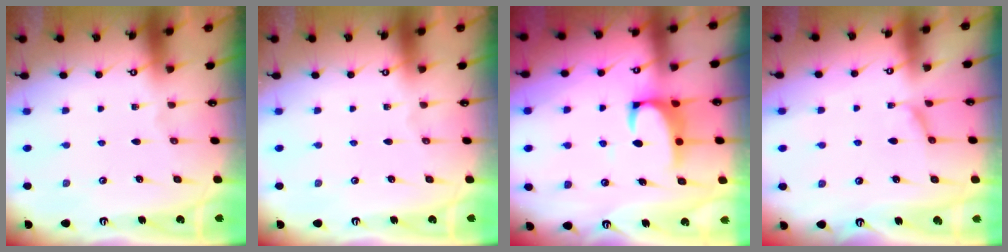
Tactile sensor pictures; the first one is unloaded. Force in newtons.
{"total": 0.0}
{"total": 2.2, "press": 2.0, "slide": 0.9}
{"total": 1.2, "press": 0.8, "slide": 0.8}